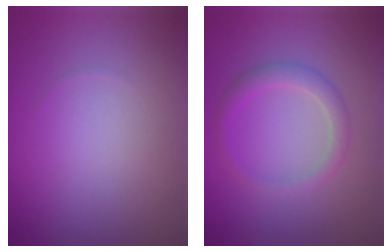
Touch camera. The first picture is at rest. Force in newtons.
{"total": 2.0, "press": 2.0, "slide": 0.1}